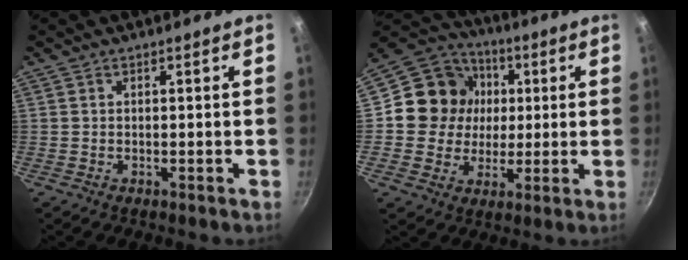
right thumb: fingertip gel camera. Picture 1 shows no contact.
{"total": 14.6, "force": [1.9, 13.4, 5.5], "torque": [-0.068, 0.017, 0.022]}